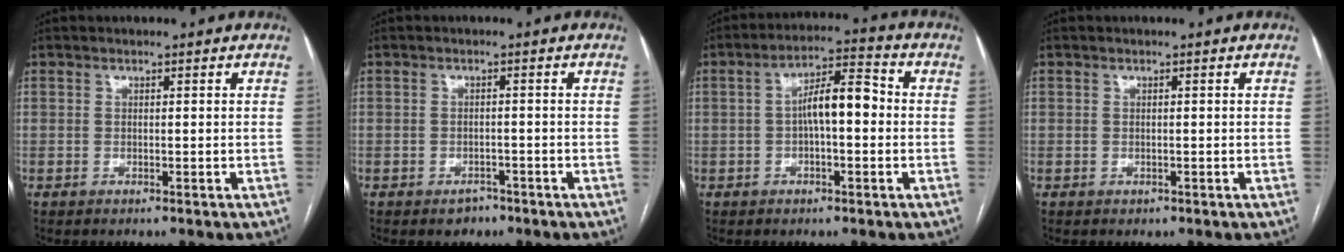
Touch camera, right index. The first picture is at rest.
{"total": 2.2, "force": [-1.6, 1.5, 0.7], "torque": [-0.011, 0.004, -0.017]}
{"total": 7.6, "force": [-0.2, 2.2, 7.3], "torque": [-0.129, 0.030, -0.005]}
{"total": 0.5, "force": [-0.2, 0.5, 0.1], "torque": [-0.001, 0.003, -0.001]}